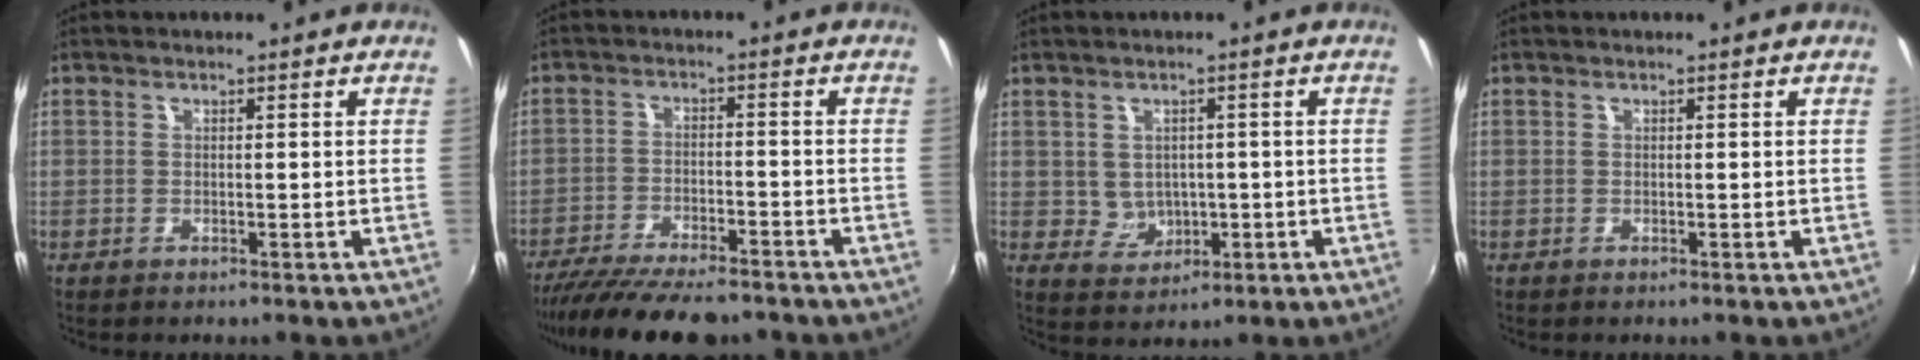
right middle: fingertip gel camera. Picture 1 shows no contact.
{"total": 15.0, "force": [-12.7, 3.4, 7.2], "torque": [-0.150, -0.033, -0.201]}
{"total": 4.4, "force": [0.1, 4.1, 1.6], "torque": [-0.033, 0.006, 0.015]}
{"total": 0.0}